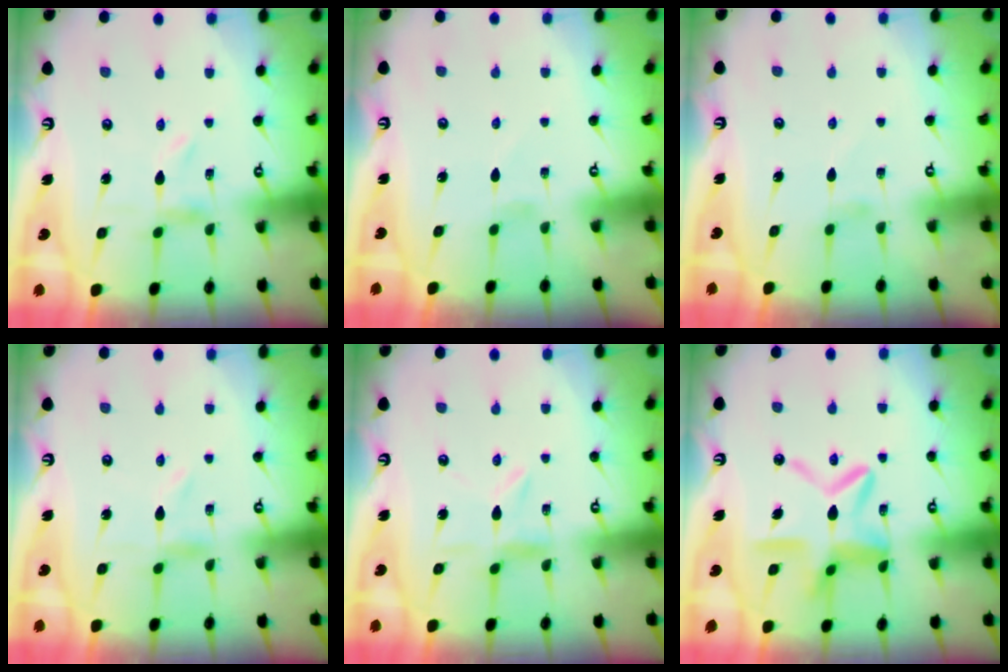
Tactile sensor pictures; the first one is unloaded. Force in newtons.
{"total": 0.0}
{"total": 0.0}
{"total": 0.9, "press": 0.9, "slide": 0.1}
{"total": 1.7, "press": 1.7, "slide": 0.2}
{"total": 13.5, "press": 13.4, "slide": 1.2}